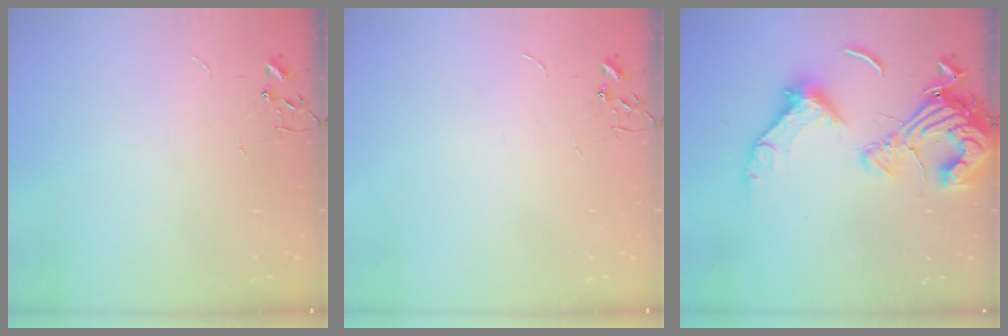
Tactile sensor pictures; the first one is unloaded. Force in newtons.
{"total": 0.0}
{"total": 19.3, "press": 19.1, "slide": 2.7}